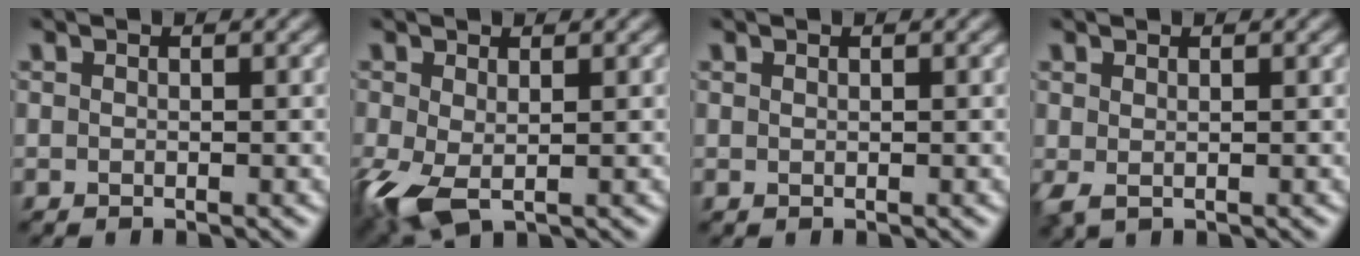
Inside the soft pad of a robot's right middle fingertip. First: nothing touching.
{"total": 4.7, "force": [-0.9, 2.6, 3.8], "torque": [-0.102, -0.011, -0.015]}
{"total": 0.0}
{"total": 1.2, "force": [0.2, 0.6, 1.0], "torque": [-0.026, -0.002, 0.006]}